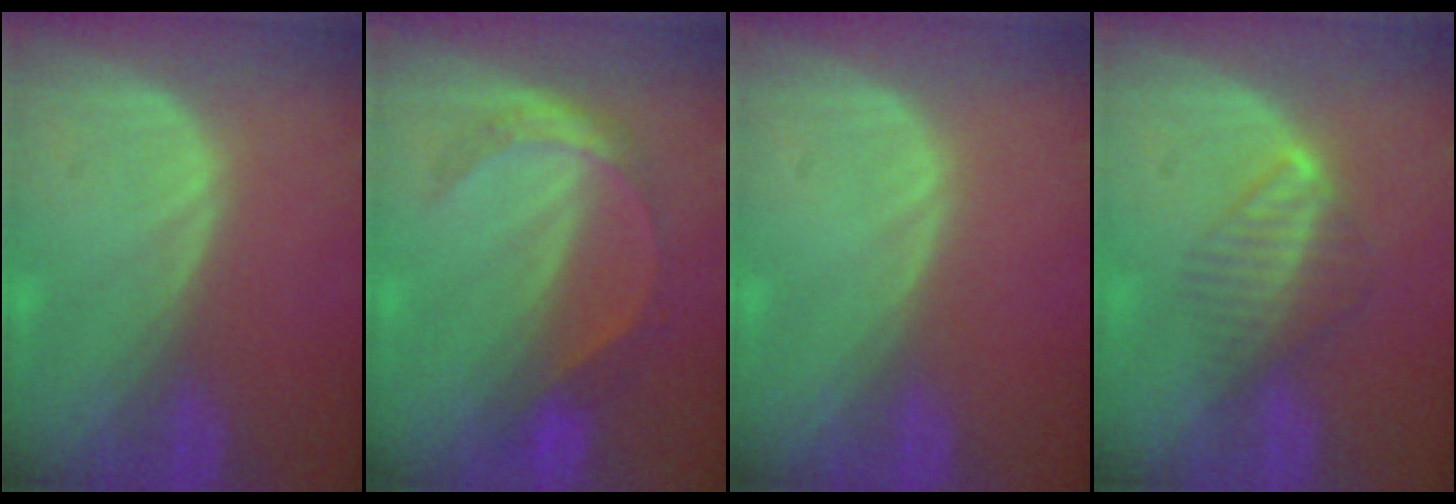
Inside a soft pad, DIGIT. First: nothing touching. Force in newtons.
{"total": 4.7, "press": 4.7, "slide": 0.7}
{"total": 0.0}
{"total": 4.1, "press": 4.1, "slide": 0.8}